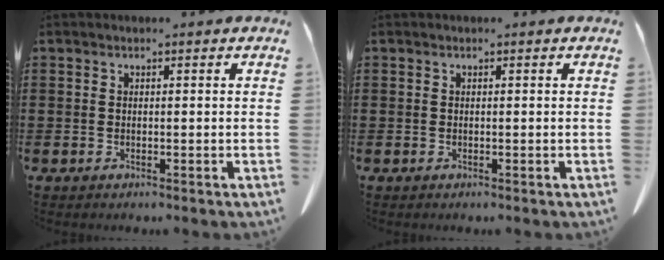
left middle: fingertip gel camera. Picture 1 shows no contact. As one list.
[{"total": 0.0}]